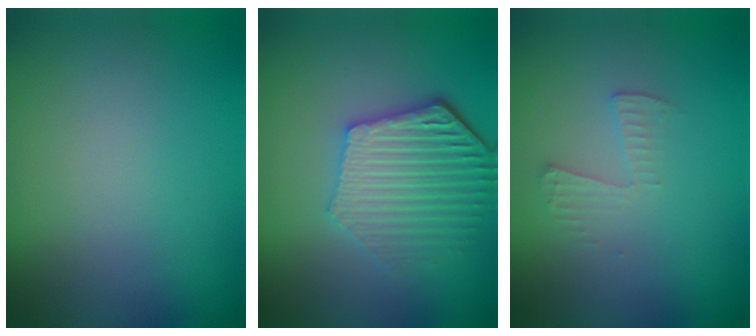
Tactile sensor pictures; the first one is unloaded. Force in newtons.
{"total": 5.3, "press": 4.2, "slide": 3.2}
{"total": 1.4, "press": 1.4, "slide": 0.1}